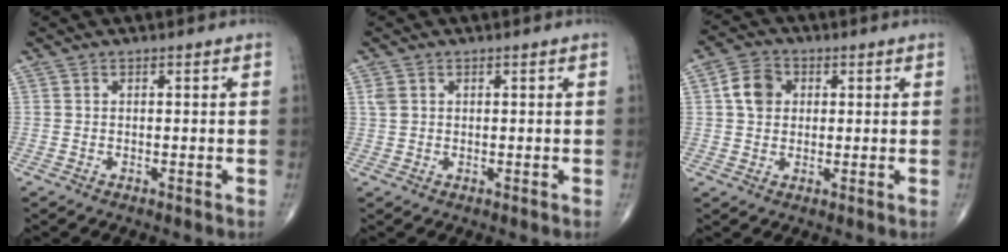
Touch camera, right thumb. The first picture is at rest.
{"total": 1.7, "force": [0.6, 1.3, 0.9], "torque": [-0.021, 0.003, 0.017]}
{"total": 6.0, "force": [1.2, 4.9, 3.4], "torque": [-0.051, 0.007, 0.014]}